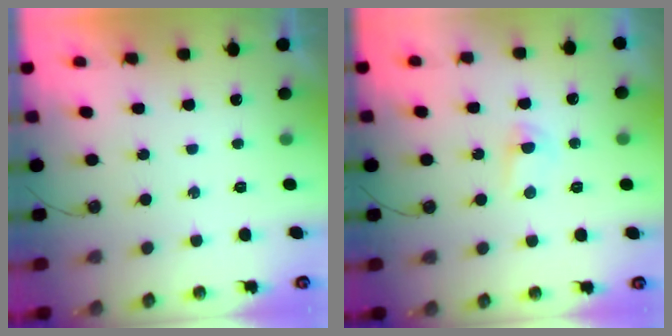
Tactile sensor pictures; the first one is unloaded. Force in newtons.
{"total": 3.7, "press": 3.7, "slide": 0.5}